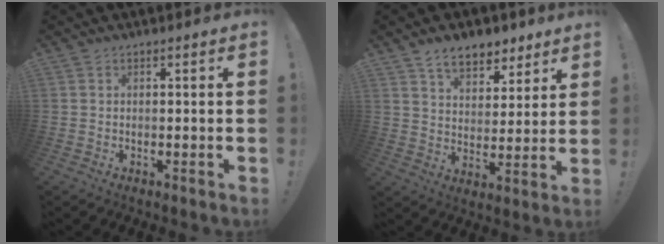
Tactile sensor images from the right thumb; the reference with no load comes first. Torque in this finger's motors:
{"motor_torque": [-0.38, 0.80, 0.77, 0.68, 0.02]}